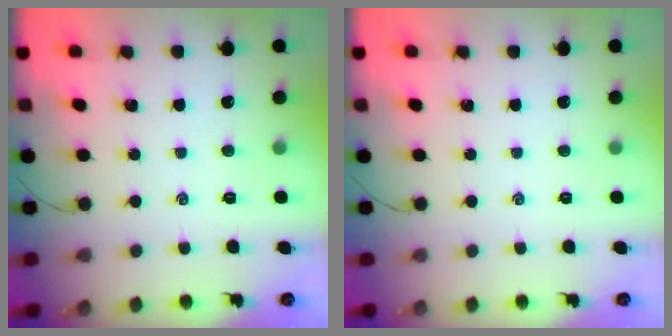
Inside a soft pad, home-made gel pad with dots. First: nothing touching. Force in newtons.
{"total": 0.0}